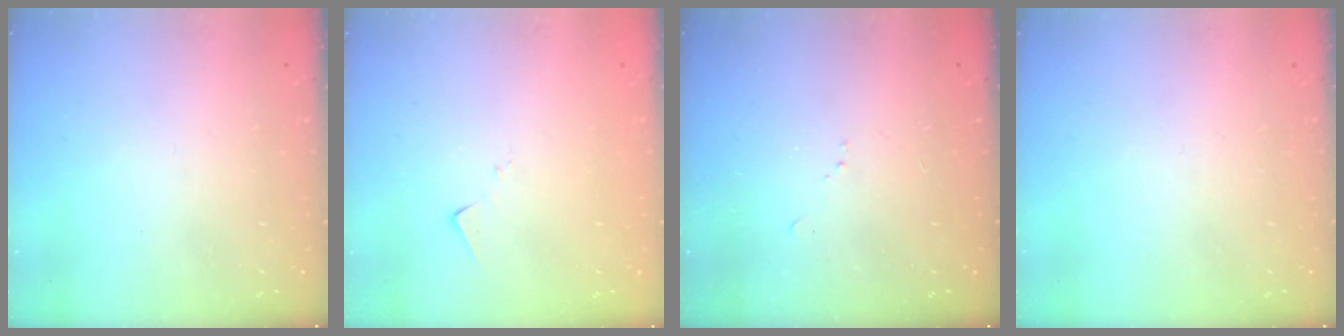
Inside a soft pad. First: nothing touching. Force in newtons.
{"total": 7.3, "press": 7.3, "slide": 0.2}
{"total": 6.4, "press": 6.4, "slide": 0.8}
{"total": 0.0}